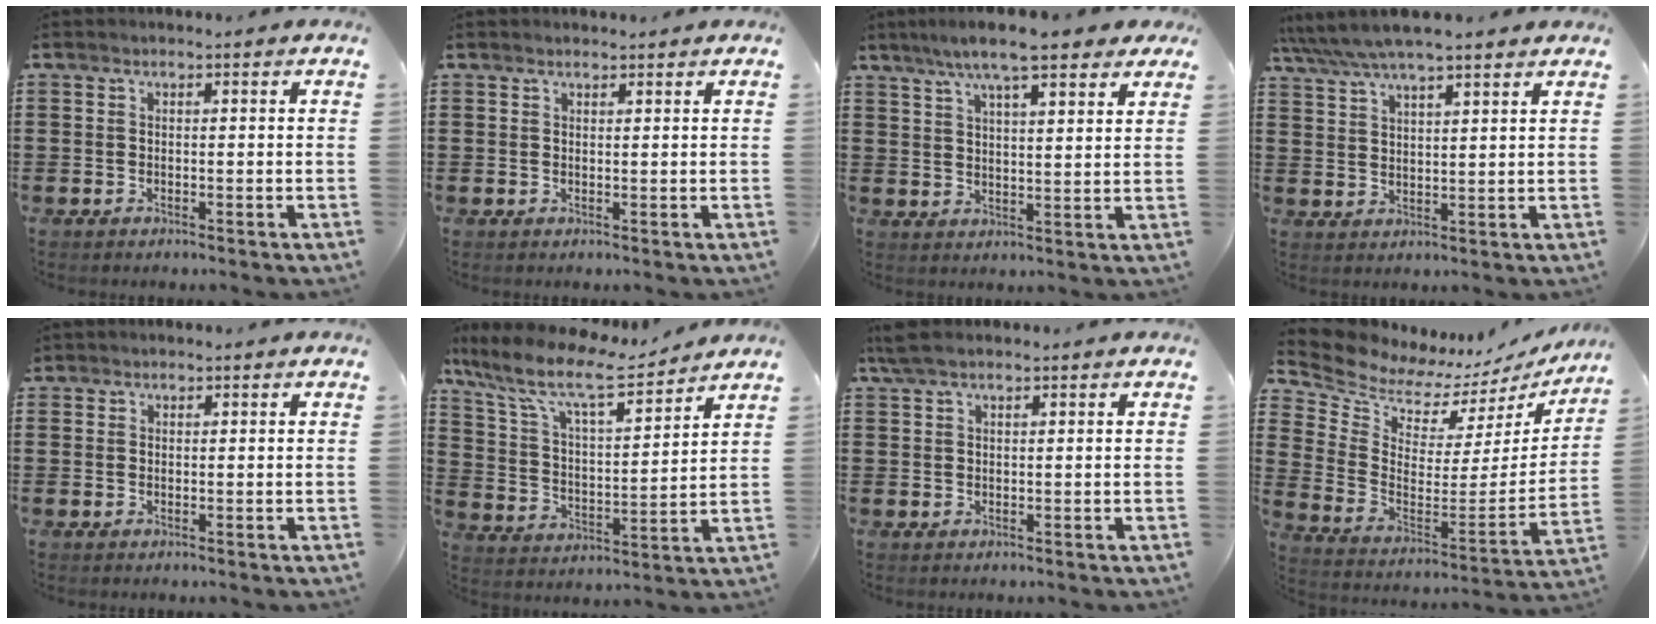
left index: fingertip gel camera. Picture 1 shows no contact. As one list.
[{"total": 0.8, "force": [0.8, 0.1, 0.0], "torque": [-0.002, -0.001, 0.016]}, {"total": 8.4, "force": [6.5, 1.4, 5.1], "torque": [-0.108, -0.007, 0.114]}, {"total": 5.5, "force": [4.8, 0.8, 2.6], "torque": [-0.065, -0.012, 0.084]}, {"total": 0.6, "force": [0.5, 0.4, 0.1], "torque": [-0.004, 0.002, 0.010]}, {"total": 9.7, "force": [7.7, 2.1, 5.6], "torque": [-0.141, -0.042, 0.129]}, {"total": 2.6, "force": [1.8, 0.5, 1.8], "torque": [-0.039, 0.003, 0.032]}, {"total": 6.9, "force": [6.4, 2.0, 1.4], "torque": [-0.069, -0.064, 0.109]}]